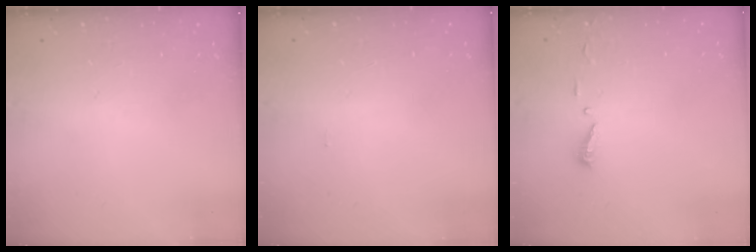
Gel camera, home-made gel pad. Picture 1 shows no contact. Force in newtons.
{"total": 6.0, "press": 0.9, "slide": 5.9}
{"total": 4.7, "press": 4.7, "slide": 0.5}